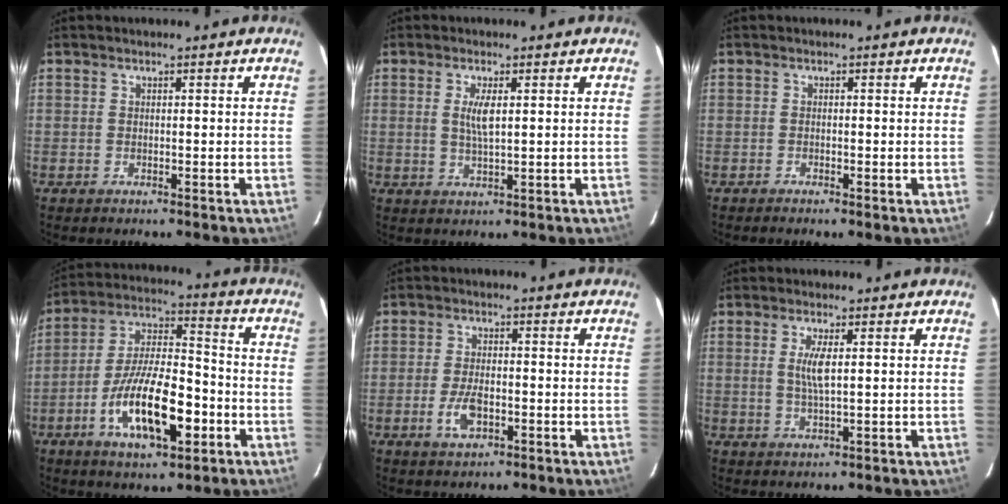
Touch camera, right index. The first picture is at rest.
{"total": 3.6, "force": [0.8, 0.8, 3.4], "torque": [-0.066, -0.003, 0.015]}
{"total": 0.6, "force": [-0.3, 0.1, 0.5], "torque": [-0.011, -0.001, -0.007]}
{"total": 17.2, "force": [-6.6, 6.2, 14.7], "torque": [-0.277, 0.001, -0.113]}
{"total": 5.3, "force": [-2.1, 2.5, 4.2], "torque": [-0.091, -0.003, -0.037]}
{"total": 3.9, "force": [0.7, 0.7, 3.8], "torque": [-0.075, -0.004, 0.014]}